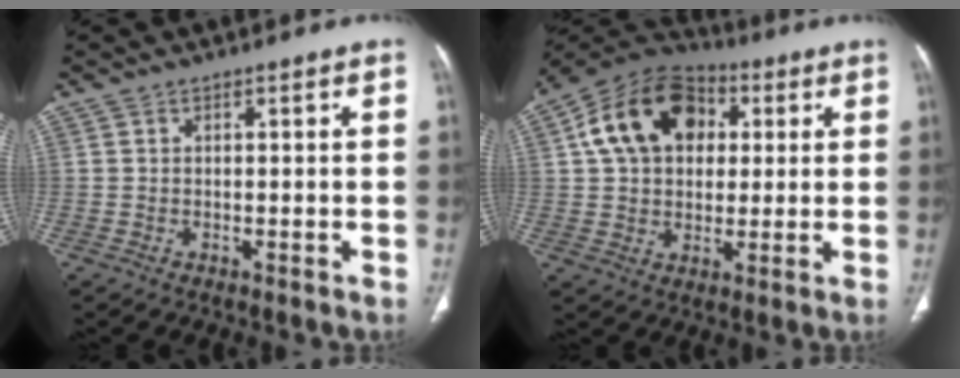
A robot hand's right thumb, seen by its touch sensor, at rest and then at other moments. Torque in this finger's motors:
{"motor_torque": [-1.13, 1.72, 0.58, -0.40, 0.14]}